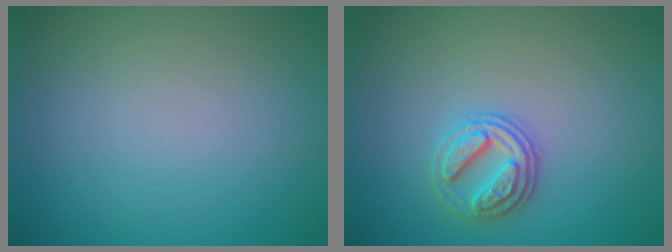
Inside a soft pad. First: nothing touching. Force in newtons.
{"total": 2.6, "press": 2.6, "slide": 0.5}